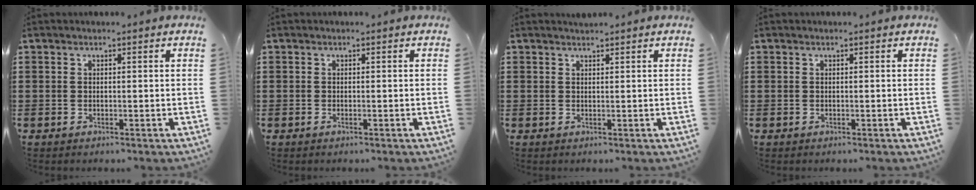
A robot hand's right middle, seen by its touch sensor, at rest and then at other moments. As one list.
[{"total": 0.0}, {"total": 0.8, "force": [0.8, 0.0, -0.1], "torque": [-0.001, -0.003, 0.016]}, {"total": 0.0}]